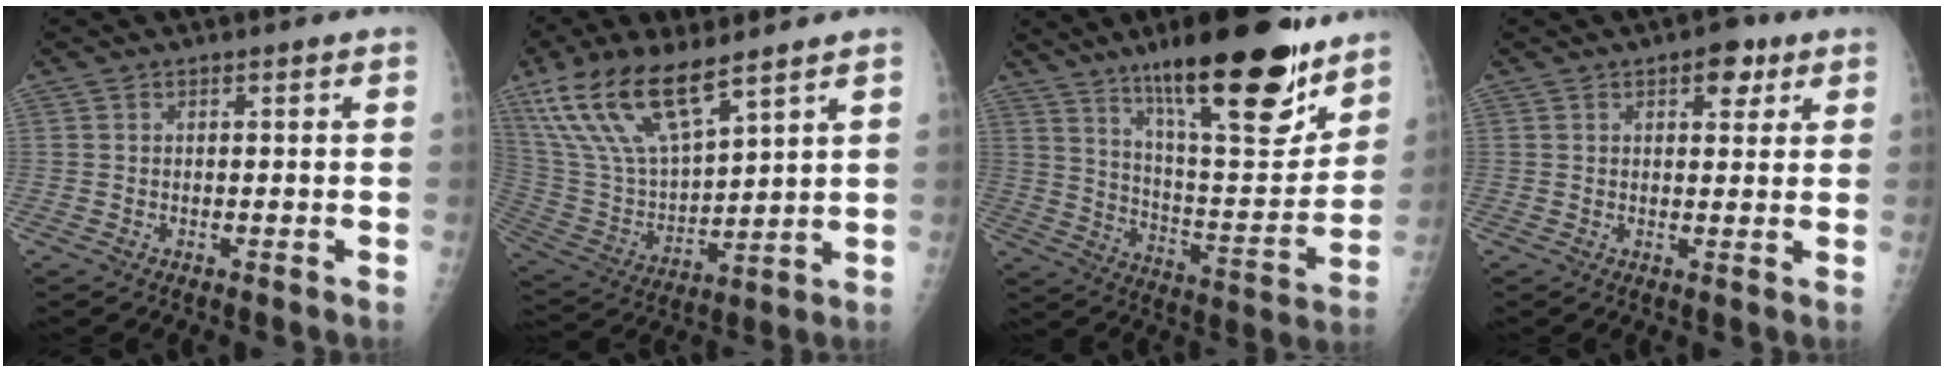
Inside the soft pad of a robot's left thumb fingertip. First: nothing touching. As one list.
[{"total": 17.5, "force": [11.3, 6.0, 11.9], "torque": [-0.222, -0.042, 0.232]}, {"total": 25.3, "force": [16.8, 6.5, 17.8], "torque": [-0.238, -0.083, 0.272]}, {"total": 4.8, "force": [2.6, 2.6, 3.1], "torque": [-0.018, -0.007, 0.029]}]